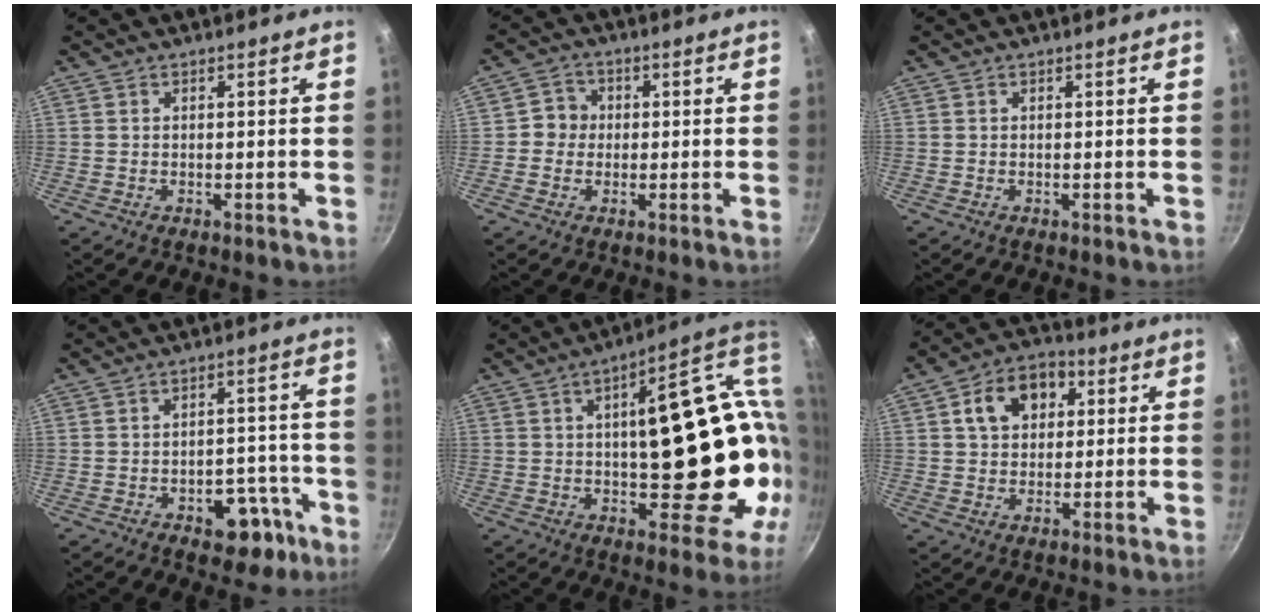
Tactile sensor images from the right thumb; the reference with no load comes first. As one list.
[{"total": 4.0, "force": [-0.2, 3.9, 1.2], "torque": [0.008, 0.009, -0.014]}, {"total": 0.0}, {"total": 9.1, "force": [-4.6, 5.6, 5.4], "torque": [-0.028, 0.046, -0.050]}, {"total": 25.4, "force": [2.8, 11.4, 22.5], "torque": [-0.266, 0.001, 0.055]}, {"total": 10.7, "force": [3.0, 7.9, 6.5], "torque": [-0.073, 0.016, 0.037]}]